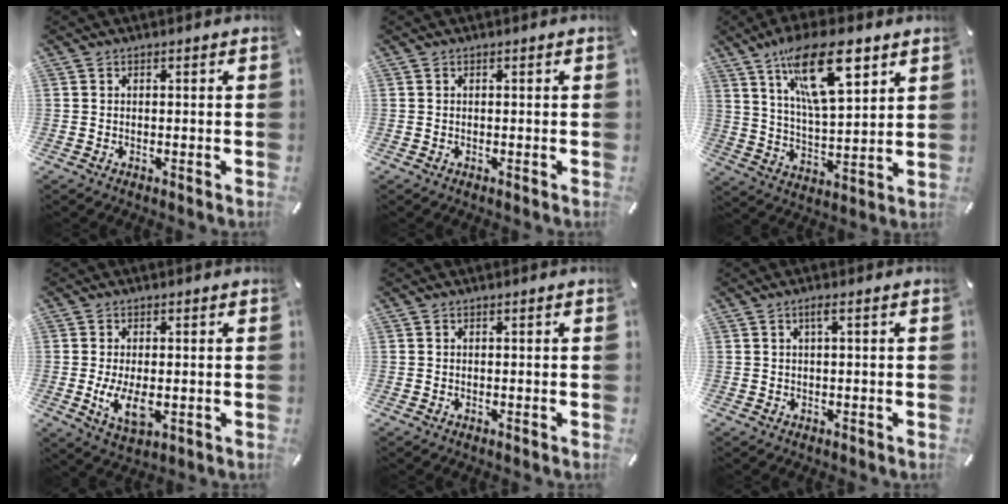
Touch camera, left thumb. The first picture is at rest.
{"total": 0.0}
{"total": 17.8, "force": [9.7, 7.1, 13.1], "torque": [-0.234, -0.026, 0.157]}
{"total": 7.4, "force": [-0.8, 3.9, 6.3], "torque": [-0.129, -0.017, -0.018]}
{"total": 0.0}
{"total": 1.8, "force": [0.4, 0.1, 1.7], "torque": [-0.034, 0.000, 0.006]}